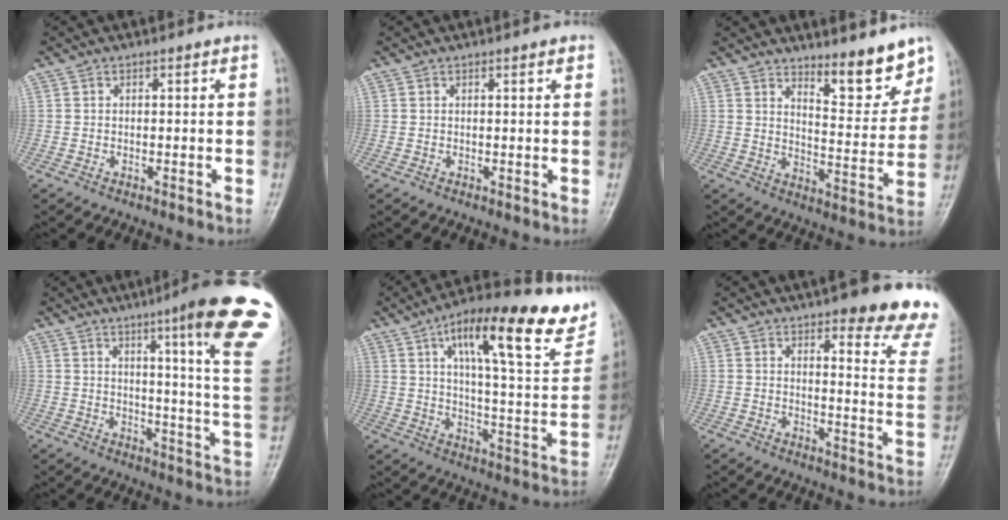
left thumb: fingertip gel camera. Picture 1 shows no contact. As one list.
[{"total": 1.7, "force": [1.2, 0.2, 1.2], "torque": [-0.012, 0.001, 0.013]}, {"total": 10.2, "force": [8.1, 2.6, 5.6], "torque": [-0.054, -0.073, 0.128]}, {"total": 20.9, "force": [12.3, 0.6, 16.9], "torque": [-0.201, -0.071, 0.149]}, {"total": 23.8, "force": [13.3, 6.6, 18.6], "torque": [-0.233, -0.033, 0.197]}, {"total": 18.8, "force": [15.2, 3.7, 10.4], "torque": [-0.097, -0.100, 0.165]}]